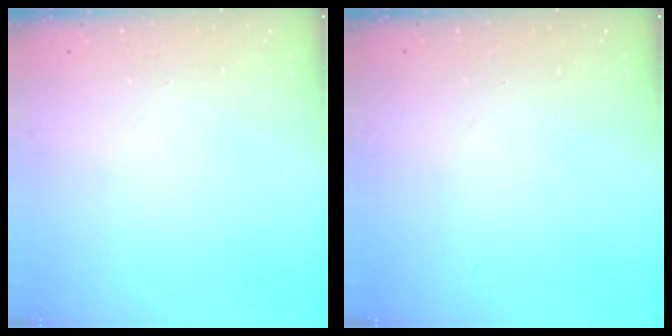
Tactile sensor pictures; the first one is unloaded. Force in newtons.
{"total": 0.0}